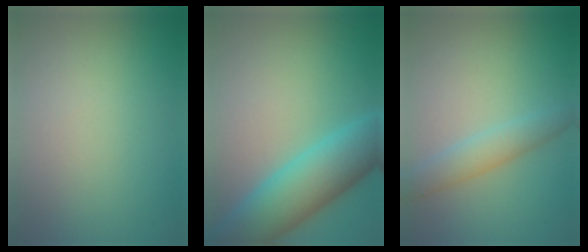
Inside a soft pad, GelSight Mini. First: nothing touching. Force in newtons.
{"total": 8.2, "press": 8.2, "slide": 0.2}
{"total": 2.8, "press": 2.8, "slide": 0.2}